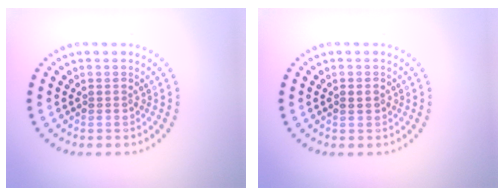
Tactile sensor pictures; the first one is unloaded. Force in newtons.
{"total": 0.9, "press": 0.9, "slide": 0.3}